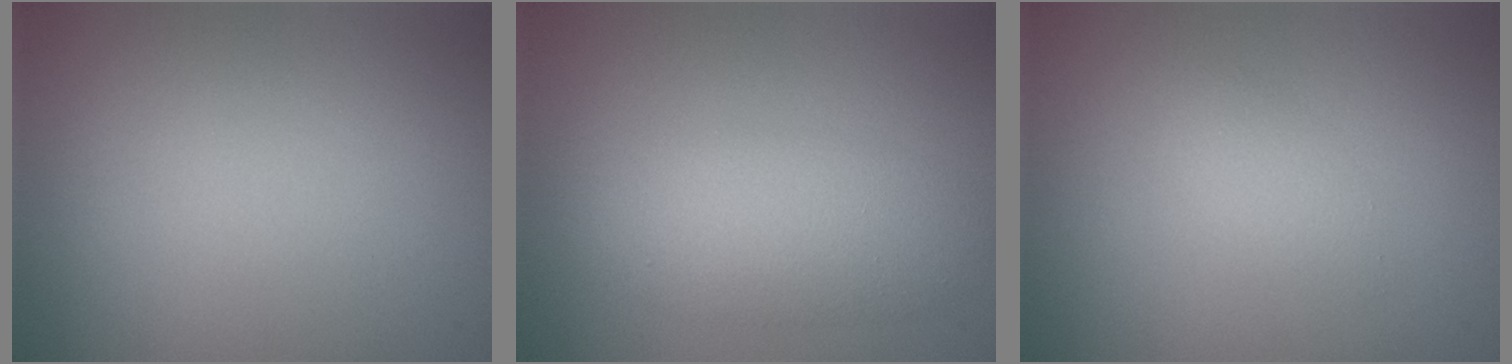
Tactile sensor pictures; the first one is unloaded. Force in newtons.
{"total": 4.3, "press": 4.3, "slide": 0.1}
{"total": 1.1, "press": 1.1, "slide": 0.1}